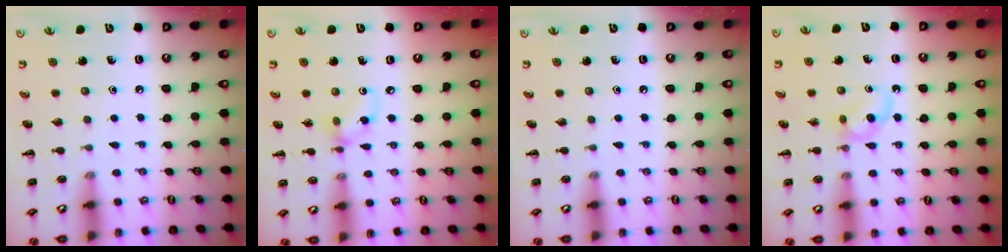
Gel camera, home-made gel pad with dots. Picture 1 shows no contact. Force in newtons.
{"total": 6.6, "press": 6.6, "slide": 0.6}
{"total": 0.0}
{"total": 3.6, "press": 3.3, "slide": 1.6}